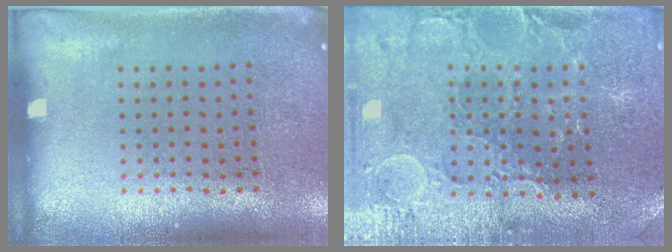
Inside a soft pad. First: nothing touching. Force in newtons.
{"total": 1.6, "press": 1.5, "slide": 0.5}